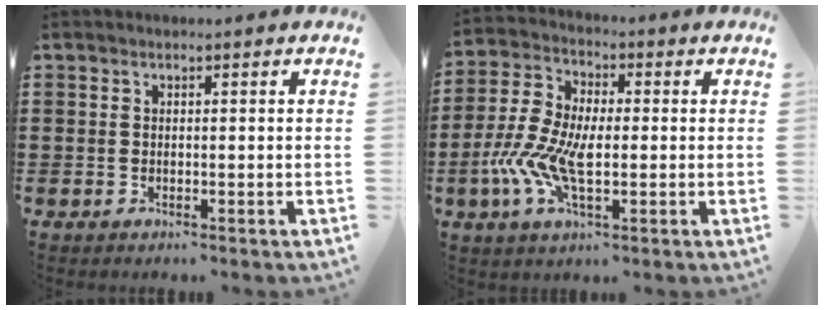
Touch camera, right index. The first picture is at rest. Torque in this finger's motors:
{"motor_torque": [2.14, 0.00, 0.54, 0.16]}